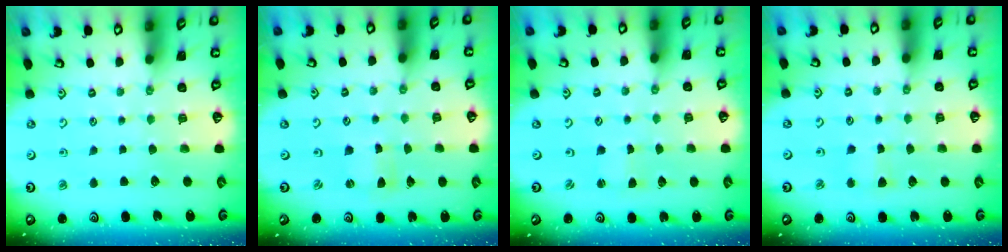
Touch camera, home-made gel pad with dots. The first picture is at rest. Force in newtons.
{"total": 0.0}
{"total": 0.0}
{"total": 2.8, "press": 2.8, "slide": 0.4}